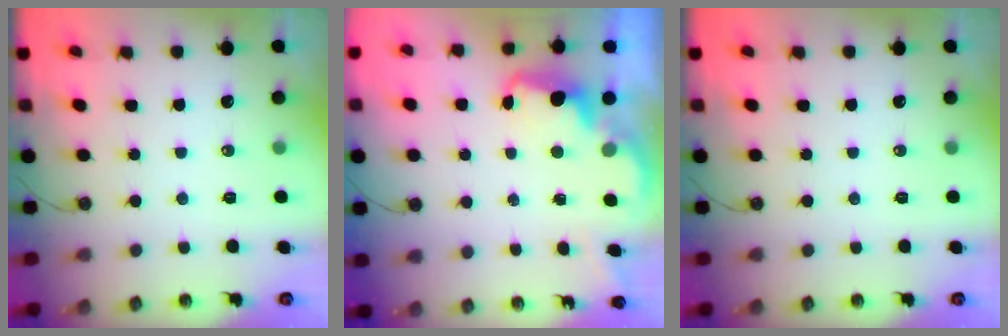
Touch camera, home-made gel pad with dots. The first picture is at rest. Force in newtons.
{"total": 2.6, "press": 2.5, "slide": 0.6}
{"total": 0.0}